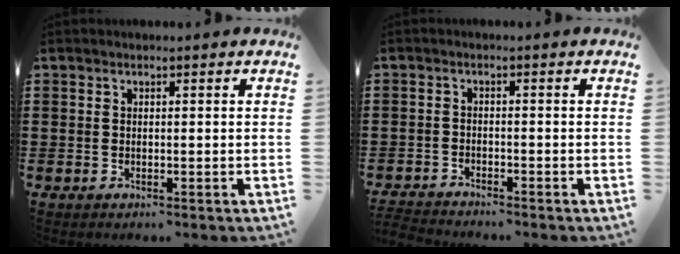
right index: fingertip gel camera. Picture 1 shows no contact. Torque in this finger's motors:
{"motor_torque": [-2.07, 0.07, -1.05, -0.14]}